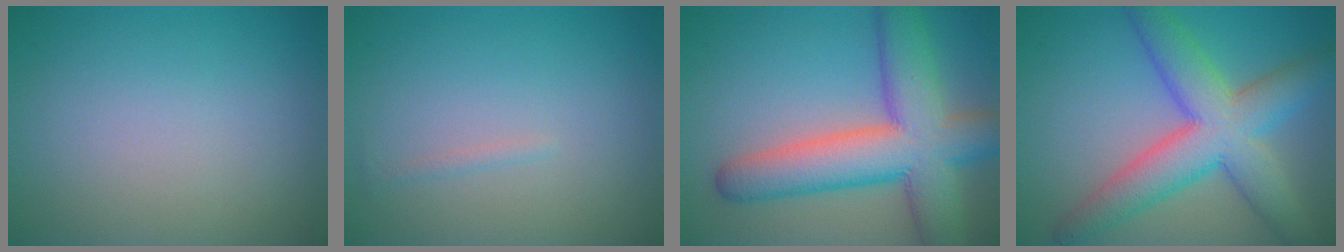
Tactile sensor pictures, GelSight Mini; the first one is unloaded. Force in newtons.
{"total": 0.6, "press": 0.6, "slide": 0.0}
{"total": 10.6, "press": 10.6, "slide": 0.5}
{"total": 8.6, "press": 8.6, "slide": 0.4}